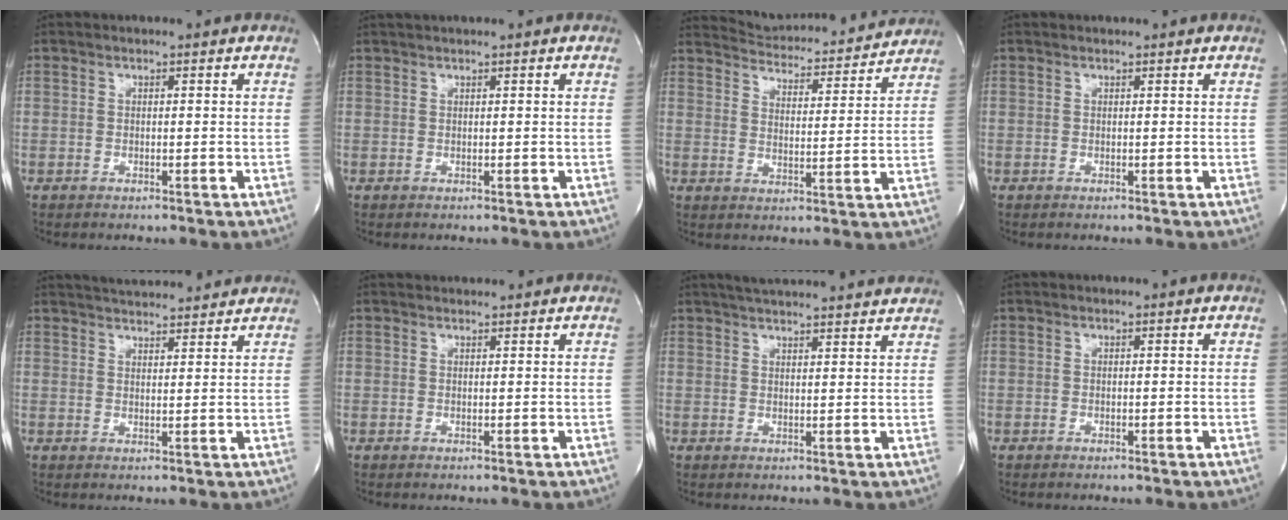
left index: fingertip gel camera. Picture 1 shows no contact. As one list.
[{"total": 0.8, "force": [0.6, -0.3, 0.5], "torque": [-0.010, 0.011, 0.018]}, {"total": 14.8, "force": [14.4, 2.1, 2.7], "torque": [-0.037, -0.006, 0.191]}, {"total": 0.0}, {"total": 10.9, "force": [10.2, 1.6, 3.3], "torque": [-0.054, 0.017, 0.140]}, {"total": 2.1, "force": [2.0, 0.3, 0.1], "torque": [-0.004, 0.019, 0.030]}, {"total": 14.1, "force": [13.0, 0.9, 5.3], "torque": [-0.088, 0.025, 0.169]}, {"total": 0.0}]